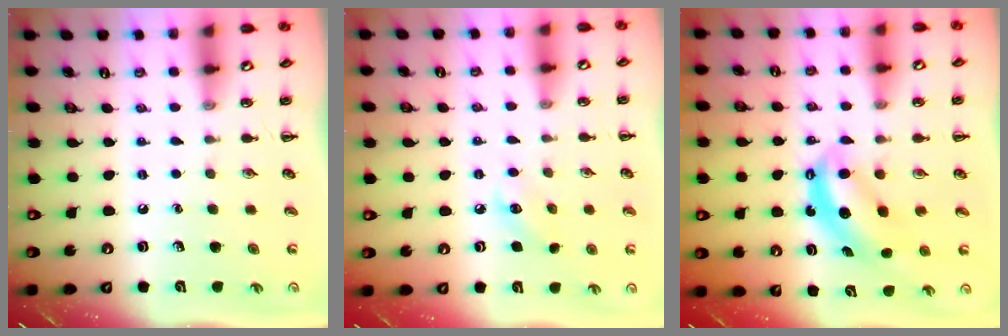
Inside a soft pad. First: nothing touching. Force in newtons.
{"total": 5.4, "press": 5.2, "slide": 1.5}
{"total": 6.2, "press": 6.1, "slide": 0.8}